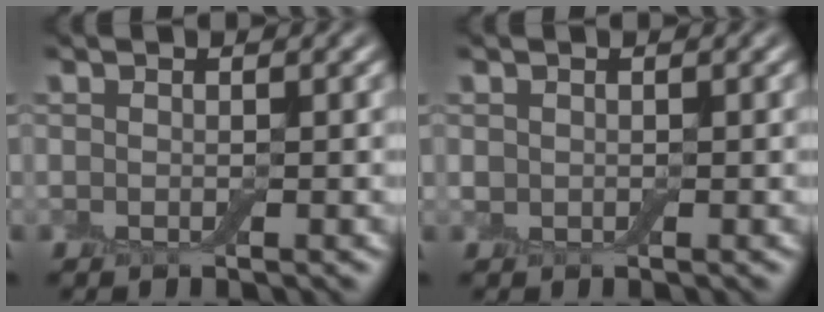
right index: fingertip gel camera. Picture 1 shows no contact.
{"total": 0.6, "force": [0.1, 0.6, 0.1], "torque": [0.000, 0.000, 0.002]}